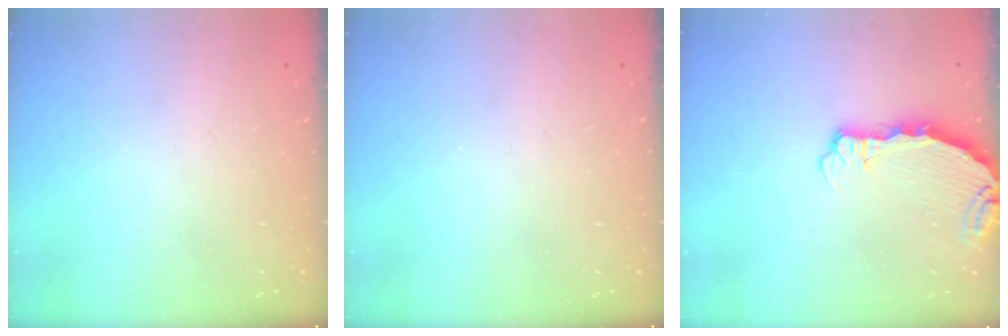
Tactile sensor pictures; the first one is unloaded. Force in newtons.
{"total": 0.0}
{"total": 5.2, "press": 4.9, "slide": 1.8}